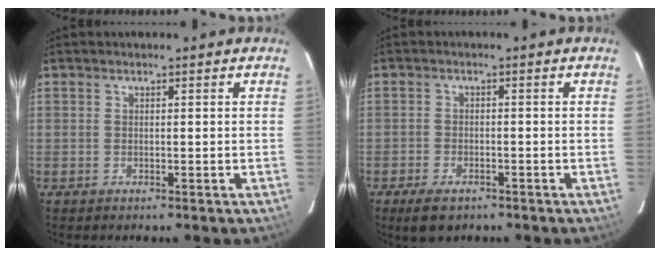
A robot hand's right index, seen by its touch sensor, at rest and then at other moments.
{"total": 5.3, "force": [-3.7, 2.7, 2.6], "torque": [-0.068, -0.011, -0.060]}